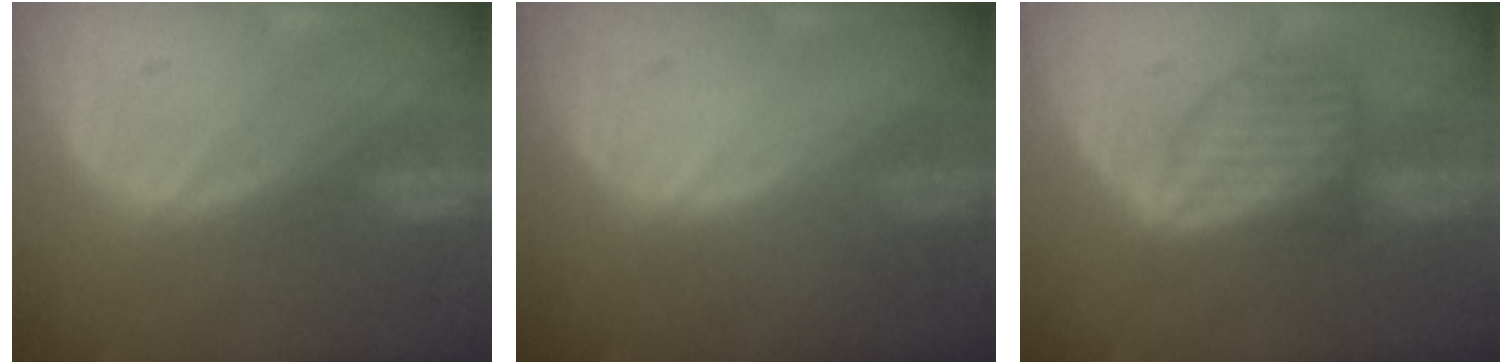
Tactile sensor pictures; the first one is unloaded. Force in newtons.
{"total": 0.0}
{"total": 6.1, "press": 6.1, "slide": 0.2}